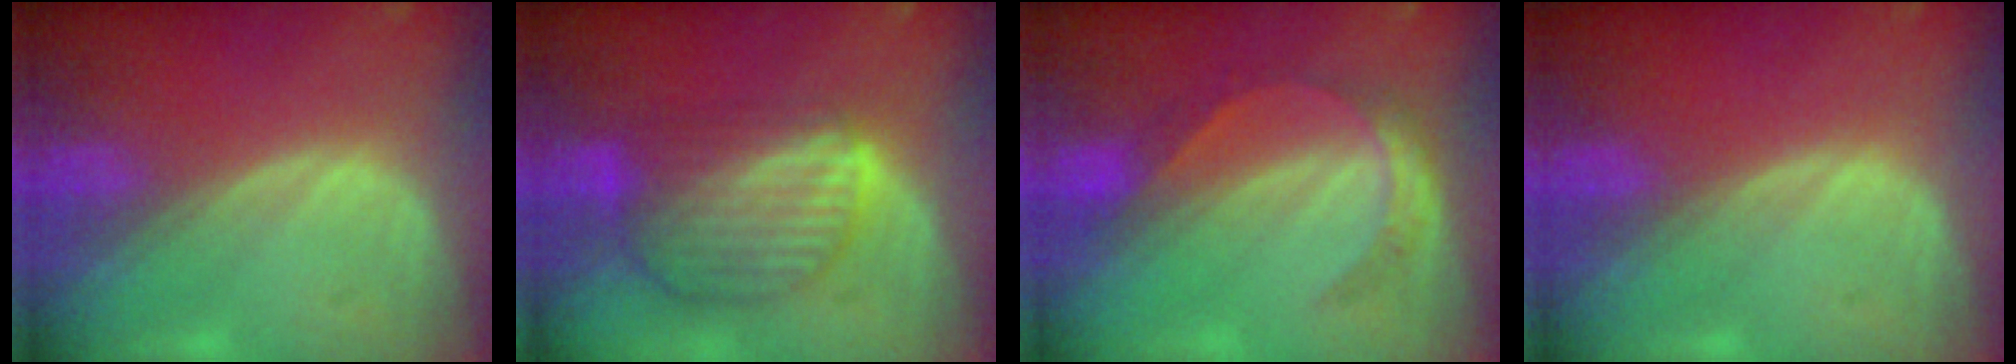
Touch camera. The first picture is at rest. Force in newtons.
{"total": 8.7, "press": 7.6, "slide": 4.1}
{"total": 4.6, "press": 4.6, "slide": 0.2}
{"total": 0.0}